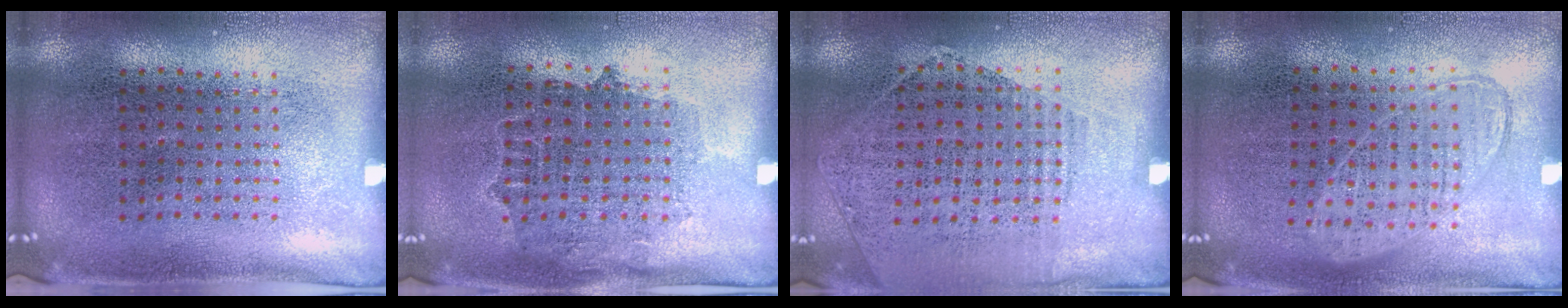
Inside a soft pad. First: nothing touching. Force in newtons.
{"total": 0.8, "press": 0.8, "slide": 0.3}
{"total": 1.2, "press": 1.0, "slide": 0.7}
{"total": 0.9, "press": 0.9, "slide": 0.4}